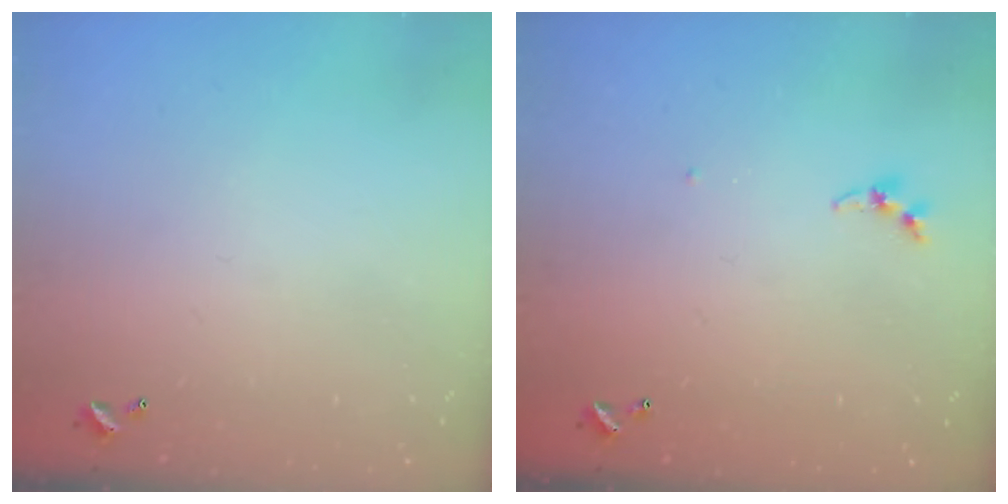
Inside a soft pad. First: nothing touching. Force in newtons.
{"total": 3.5, "press": 3.4, "slide": 0.4}